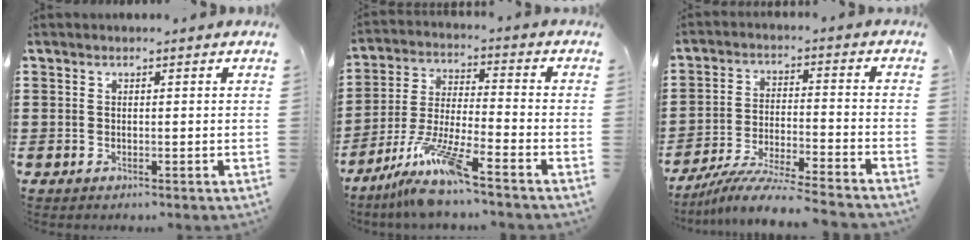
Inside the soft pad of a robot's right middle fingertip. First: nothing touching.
{"total": 10.1, "force": [-8.0, 0.1, 6.2], "torque": [-0.130, -0.007, -0.160]}
{"total": 7.5, "force": [-7.0, -0.6, 2.6], "torque": [-0.053, -0.011, -0.137]}